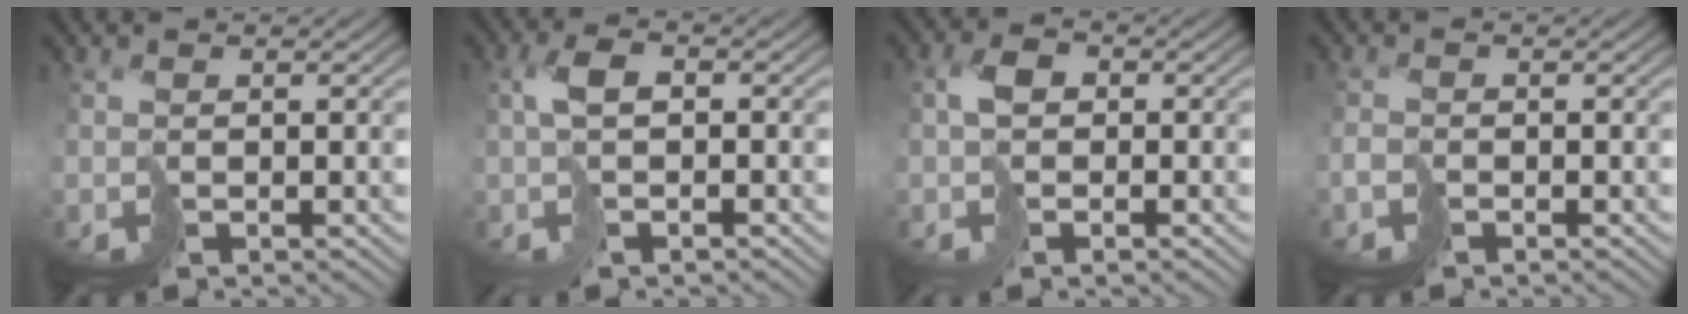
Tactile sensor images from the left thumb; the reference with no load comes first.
{"total": 3.2, "force": [-0.2, 1.5, 2.8], "torque": [-0.062, 0.008, -0.008]}
{"total": 3.1, "force": [-0.5, 2.2, 2.2], "torque": [-0.039, 0.007, -0.018]}
{"total": 1.5, "force": [-1.0, 0.8, 0.7], "torque": [-0.017, 0.000, -0.026]}